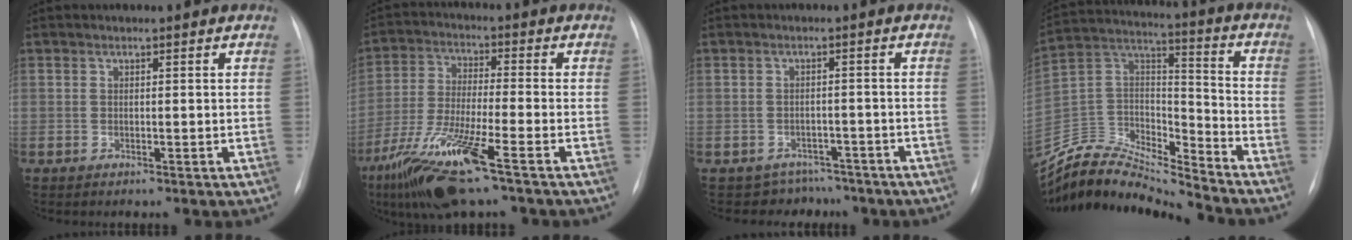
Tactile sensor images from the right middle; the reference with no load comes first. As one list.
[{"total": 13.5, "force": [-7.8, 0.9, 11.0], "torque": [-0.226, -0.034, -0.144]}, {"total": 6.0, "force": [-5.1, 3.2, -0.3], "torque": [0.009, 0.027, -0.058]}, {"total": 16.6, "force": [-16.5, 0.6, 1.5], "torque": [-0.019, 0.055, -0.298]}]